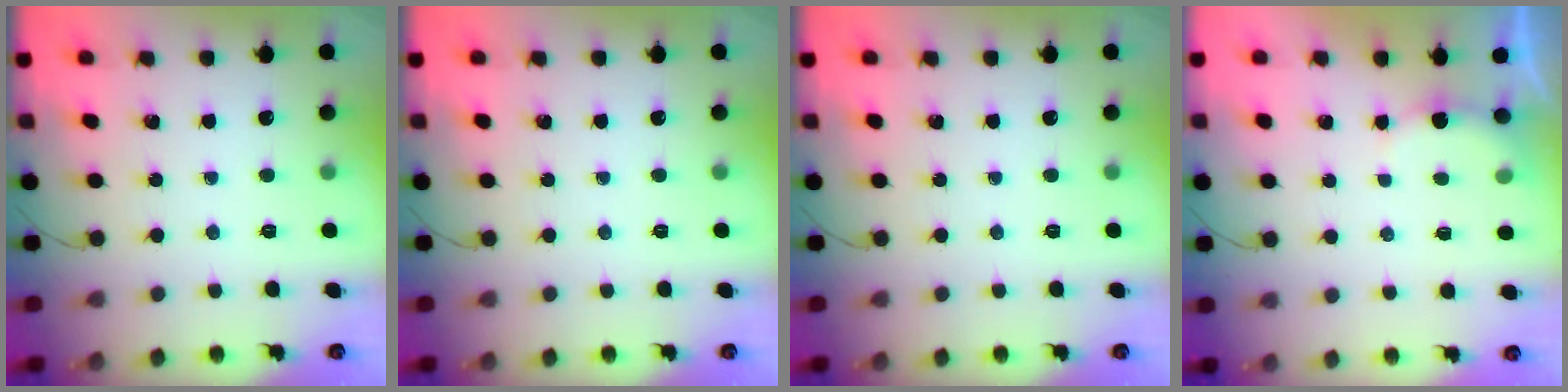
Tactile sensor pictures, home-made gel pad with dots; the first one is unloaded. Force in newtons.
{"total": 0.0}
{"total": 0.0}
{"total": 4.9, "press": 4.9, "slide": 0.7}